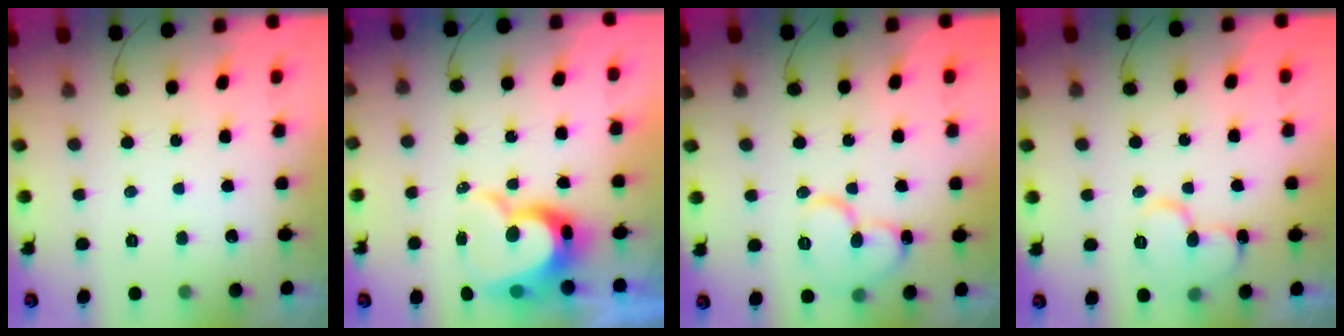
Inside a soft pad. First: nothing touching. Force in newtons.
{"total": 13.4, "press": 13.4, "slide": 1.1}
{"total": 11.4, "press": 11.3, "slide": 1.4}
{"total": 10.7, "press": 10.7, "slide": 1.1}